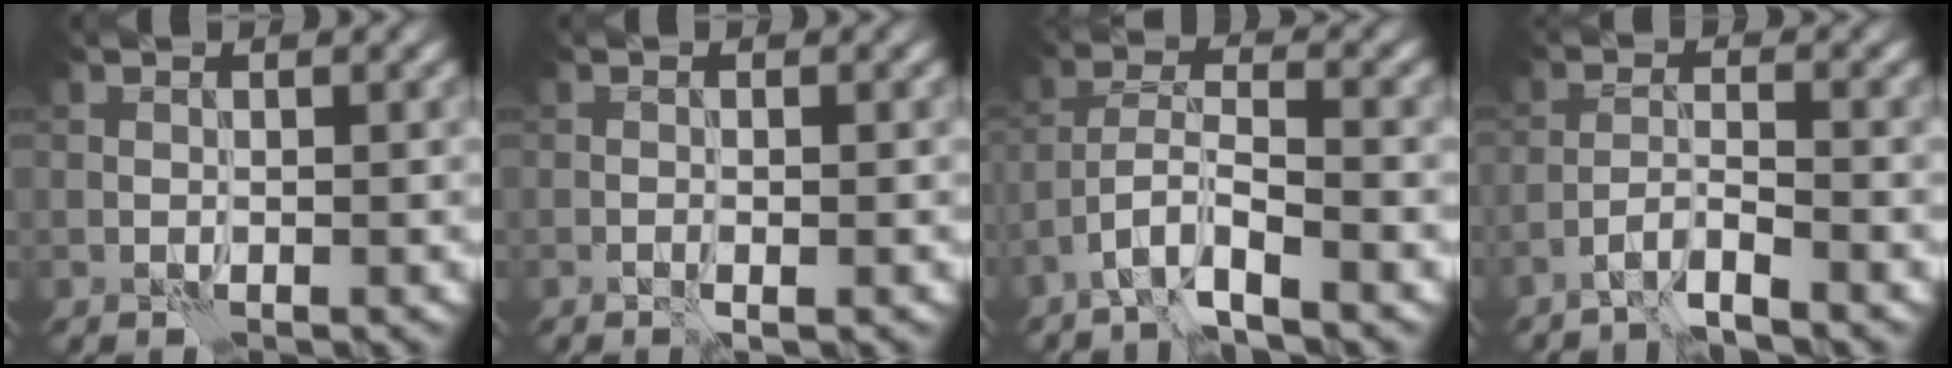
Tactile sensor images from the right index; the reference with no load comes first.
{"total": 1.1, "force": [-0.5, 0.0, 0.9], "torque": [-0.015, 0.001, -0.010]}
{"total": 4.5, "force": [-3.1, 1.0, 3.1], "torque": [-0.058, 0.004, -0.067]}
{"total": 2.9, "force": [-2.4, 0.2, 1.7], "torque": [-0.030, 0.007, -0.053]}